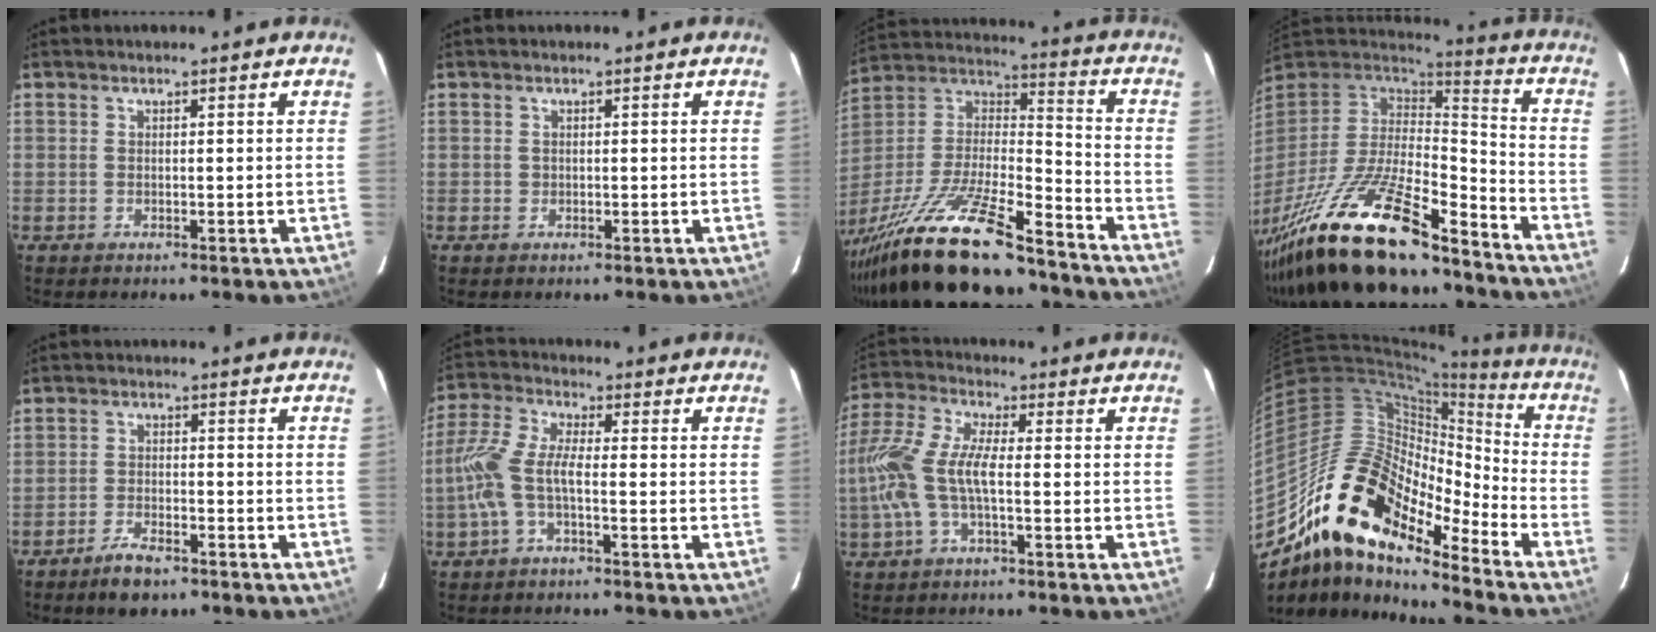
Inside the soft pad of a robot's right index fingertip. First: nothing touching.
{"total": 0.6, "force": [-0.1, 0.6, -0.1], "torque": [0.004, -0.001, 0.000]}
{"total": 27.4, "force": [-21.1, 6.0, 16.5], "torque": [-0.322, -0.035, -0.350]}
{"total": 28.7, "force": [-20.9, 7.6, 18.2], "torque": [-0.351, -0.056, -0.350]}
{"total": 5.6, "force": [-4.2, 2.2, 2.9], "torque": [-0.073, 0.001, -0.072]}
{"total": 7.4, "force": [-2.2, 1.9, 6.8], "torque": [-0.165, 0.009, -0.045]}
{"total": 10.3, "force": [-2.2, 3.0, 9.6], "torque": [-0.217, 0.005, -0.046]}
{"total": 19.5, "force": [-14.7, 6.6, 10.9], "torque": [-0.179, -0.013, -0.287]}